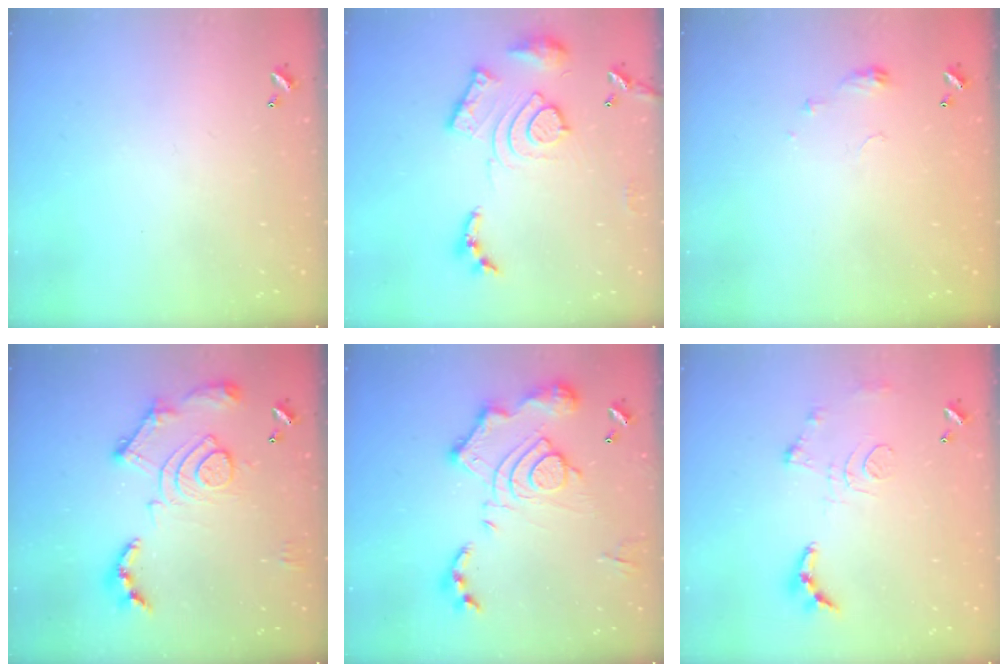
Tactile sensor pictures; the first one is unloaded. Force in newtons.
{"total": 16.6, "press": 16.6, "slide": 1.6}
{"total": 3.5, "press": 3.5, "slide": 0.5}
{"total": 18.1, "press": 18.0, "slide": 1.9}
{"total": 17.0, "press": 17.0, "slide": 1.6}
{"total": 10.7, "press": 10.6, "slide": 1.0}